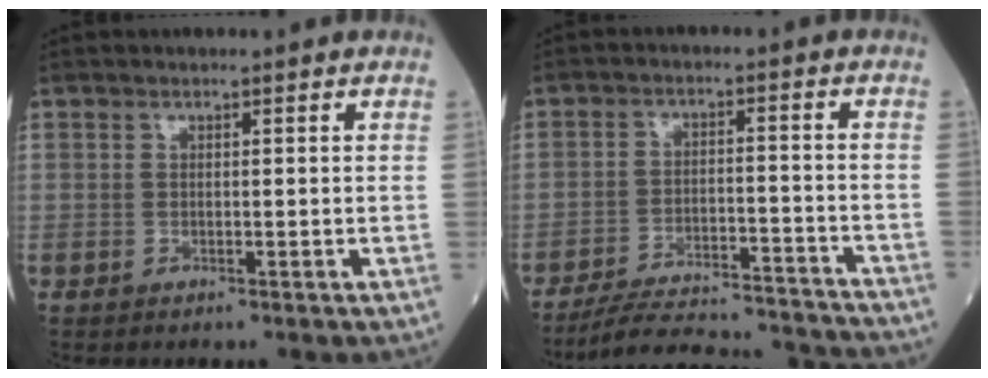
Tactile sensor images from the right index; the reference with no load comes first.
{"total": 17.9, "force": [-17.1, 1.4, 4.9], "torque": [-0.079, -0.005, -0.237]}